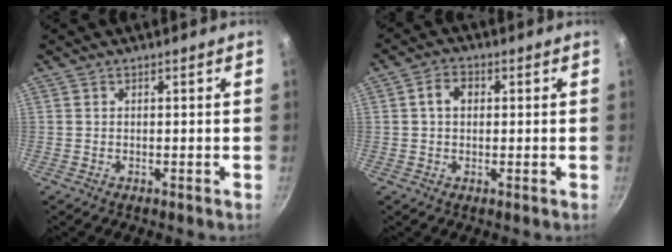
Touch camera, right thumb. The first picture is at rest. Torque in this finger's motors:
{"motor_torque": [-0.02, 1.18, 0.44, -0.26, -0.01]}